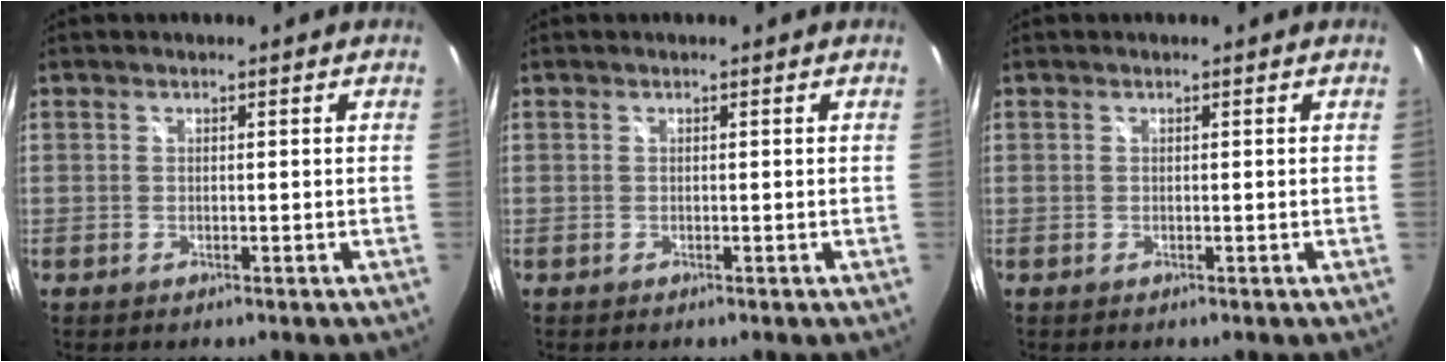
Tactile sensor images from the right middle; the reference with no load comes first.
{"total": 0.0}
{"total": 0.0}